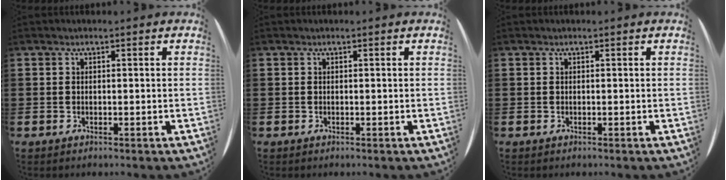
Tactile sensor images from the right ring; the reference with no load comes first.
{"total": 0.0}
{"total": 0.0}